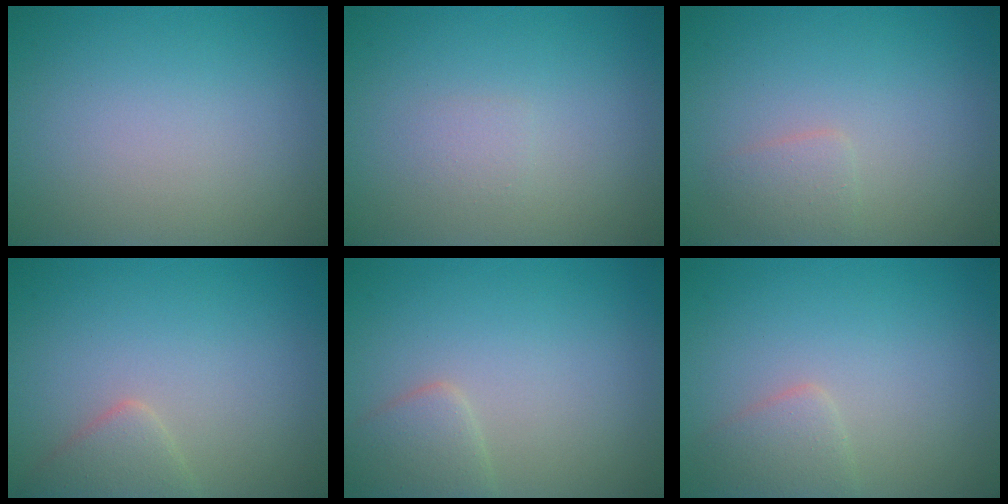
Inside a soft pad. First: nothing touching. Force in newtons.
{"total": 0.8, "press": 0.8, "slide": 0.1}
{"total": 1.4, "press": 1.4, "slide": 0.0}
{"total": 2.2, "press": 2.2, "slide": 0.2}
{"total": 2.3, "press": 2.3, "slide": 0.1}
{"total": 1.9, "press": 1.9, "slide": 0.0}